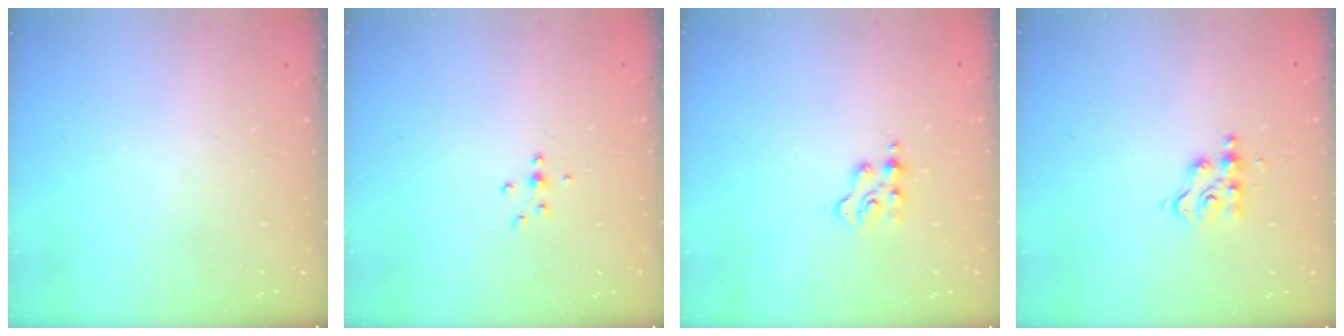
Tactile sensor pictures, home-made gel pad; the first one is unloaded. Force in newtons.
{"total": 4.9, "press": 4.8, "slide": 1.1}
{"total": 2.6, "press": 2.6, "slide": 0.4}
{"total": 6.1, "press": 6.1, "slide": 0.3}